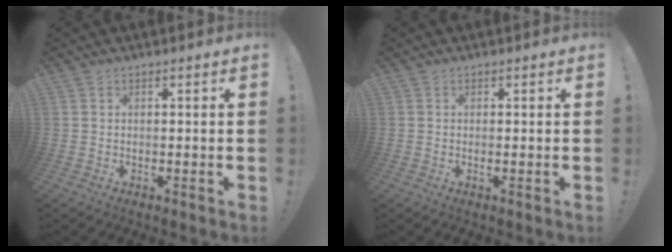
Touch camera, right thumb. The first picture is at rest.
{"total": 0.5, "force": [-0.1, 0.0, 0.5], "torque": [-0.006, -0.003, -0.002]}